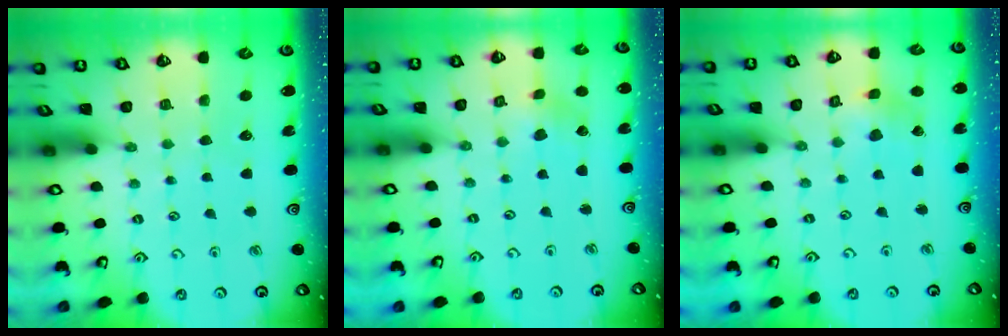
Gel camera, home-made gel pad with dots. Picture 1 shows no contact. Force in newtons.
{"total": 1.9, "press": 1.9, "slide": 0.2}
{"total": 2.4, "press": 2.3, "slide": 0.4}